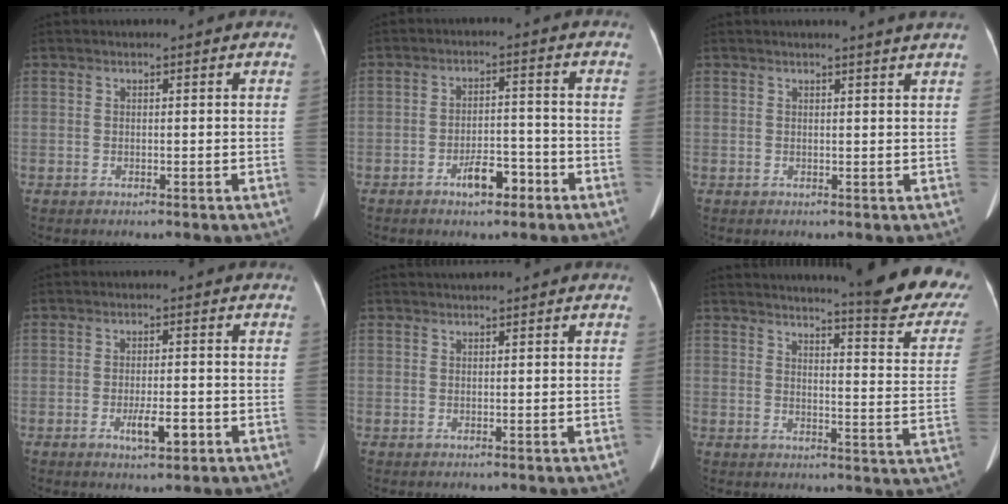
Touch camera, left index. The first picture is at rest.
{"total": 4.8, "force": [-3.0, 1.9, 3.2], "torque": [-0.056, 0.007, -0.045]}
{"total": 3.3, "force": [3.0, -0.7, 1.2], "torque": [-0.016, 0.001, 0.029]}
{"total": 3.9, "force": [-1.6, 0.9, 3.4], "torque": [-0.061, -0.002, -0.022]}
{"total": 1.3, "force": [1.3, -0.1, 0.4], "torque": [-0.006, 0.014, 0.027]}
{"total": 19.1, "force": [16.7, 1.2, 9.3], "torque": [-0.109, -0.080, 0.185]}